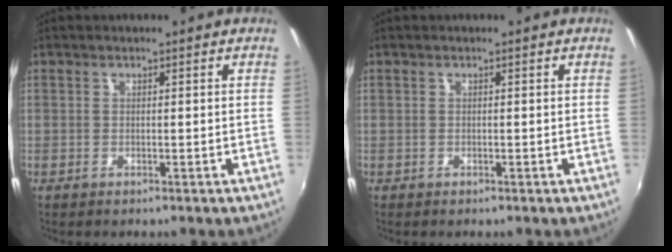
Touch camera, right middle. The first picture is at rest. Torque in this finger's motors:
{"motor_torque": [0.00, -0.03, -0.07, -0.01]}